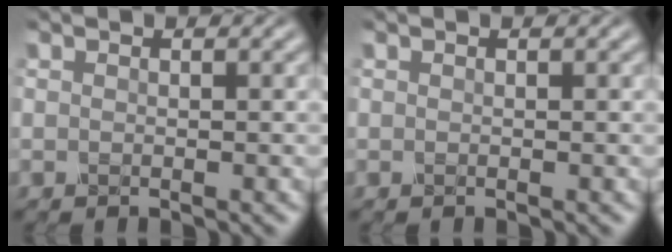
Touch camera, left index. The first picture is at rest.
{"total": 0.0}